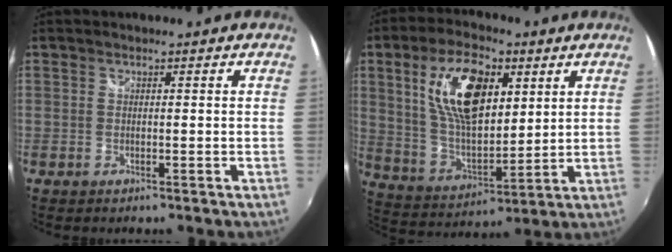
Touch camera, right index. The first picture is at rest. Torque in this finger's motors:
{"motor_torque": [1.62, 0.52, 0.72, 0.21]}